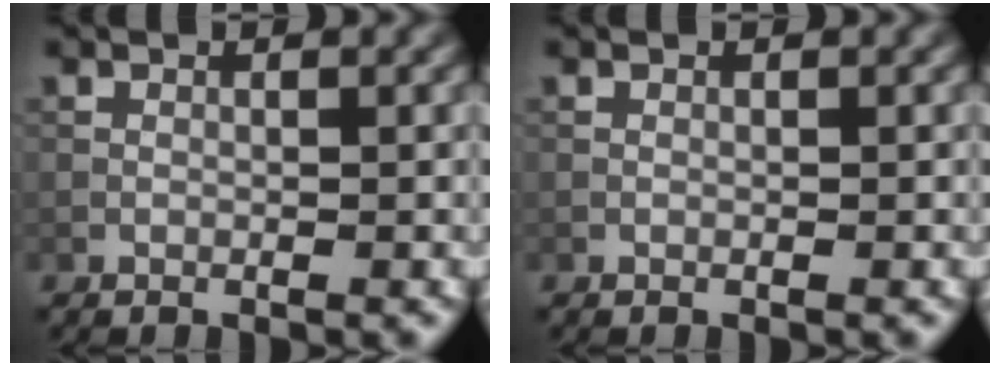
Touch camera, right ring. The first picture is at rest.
{"total": 0.0}